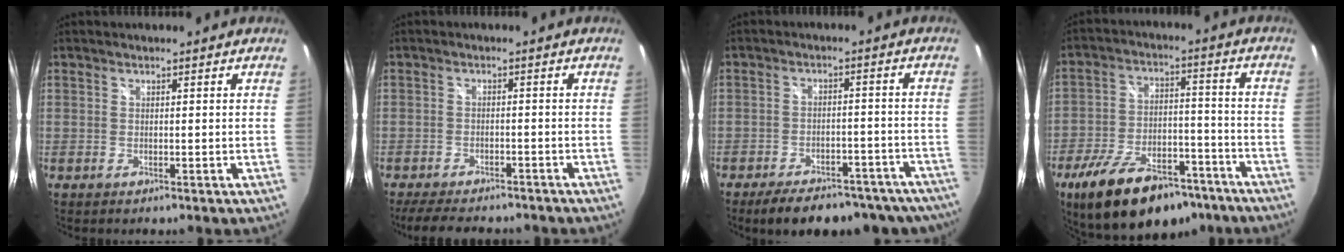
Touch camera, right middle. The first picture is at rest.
{"total": 10.0, "force": [-8.5, 3.2, 4.2], "torque": [-0.098, -0.012, -0.128]}
{"total": 20.0, "force": [-16.8, 7.5, 7.9], "torque": [-0.140, 0.016, -0.198]}
{"total": 20.5, "force": [-14.5, 9.3, 11.3], "torque": [-0.214, -0.010, -0.219]}